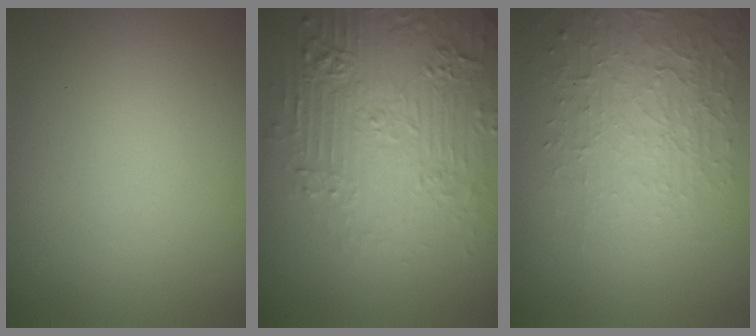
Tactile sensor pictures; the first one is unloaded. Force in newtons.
{"total": 7.3, "press": 5.4, "slide": 4.8}
{"total": 3.7, "press": 3.2, "slide": 1.9}